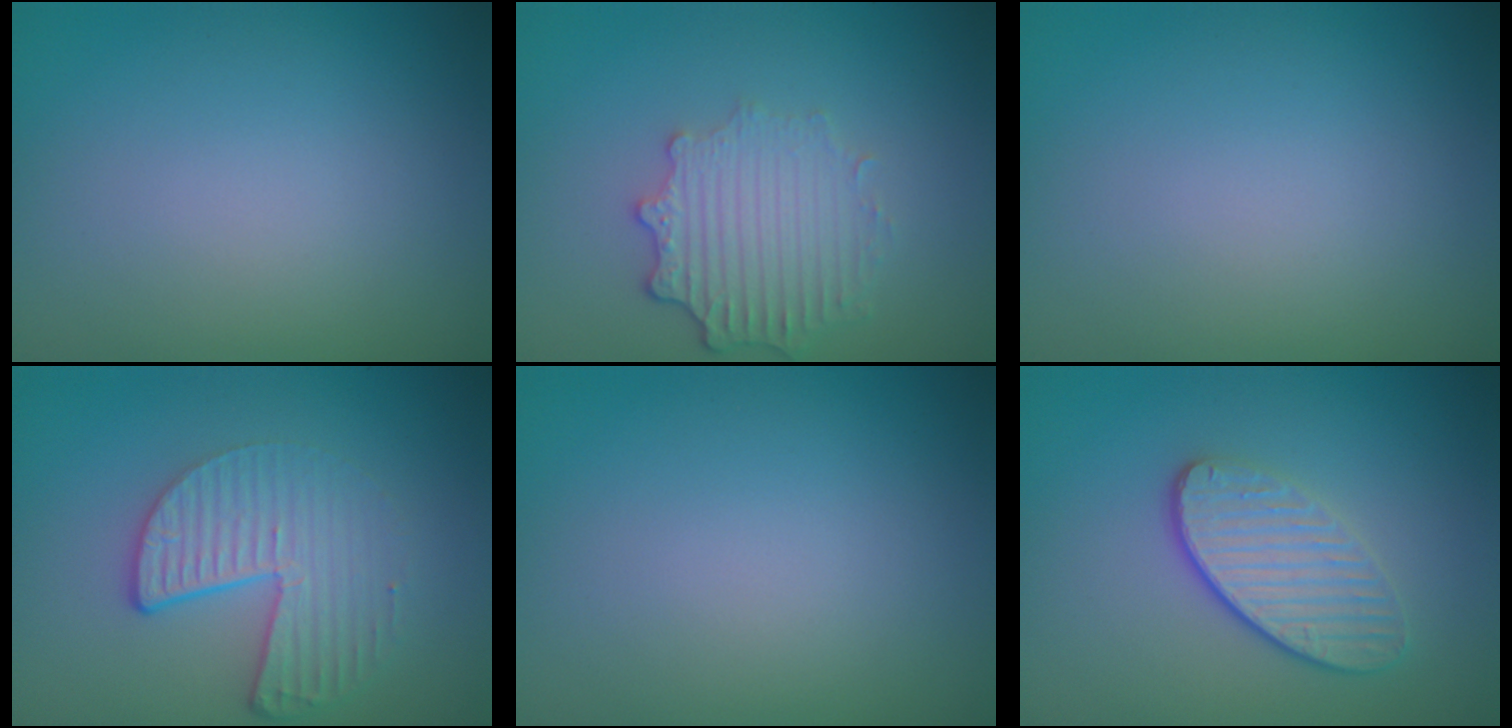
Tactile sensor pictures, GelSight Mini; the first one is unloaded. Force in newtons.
{"total": 3.6, "press": 2.8, "slide": 2.2}
{"total": 0.0}
{"total": 4.5, "press": 3.0, "slide": 3.3}
{"total": 0.0}
{"total": 3.6, "press": 2.9, "slide": 2.1}